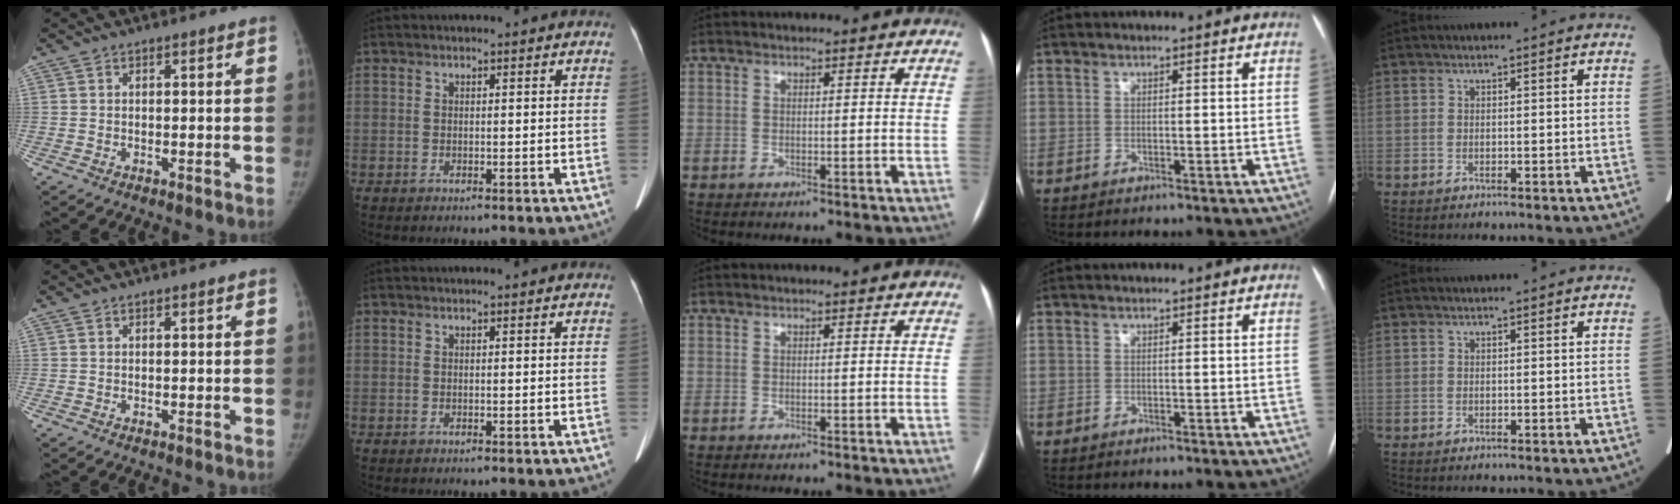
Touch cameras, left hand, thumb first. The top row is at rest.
{}